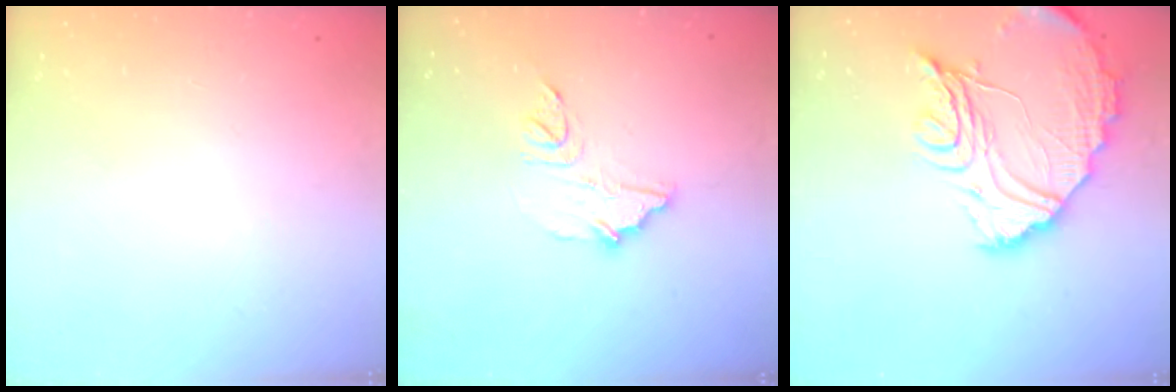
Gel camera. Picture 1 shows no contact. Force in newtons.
{"total": 11.0, "press": 11.0, "slide": 0.9}
{"total": 17.1, "press": 17.0, "slide": 1.8}